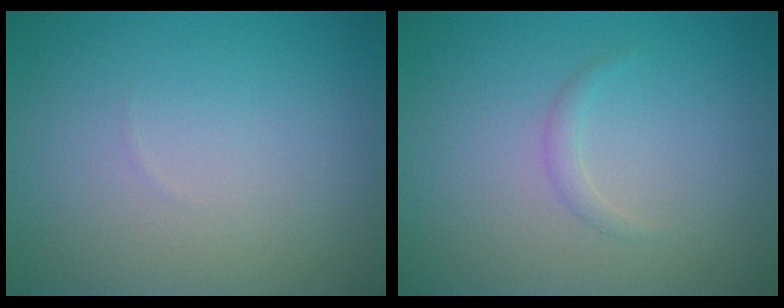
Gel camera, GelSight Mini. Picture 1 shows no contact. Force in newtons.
{"total": 0.8, "press": 0.8, "slide": 0.0}